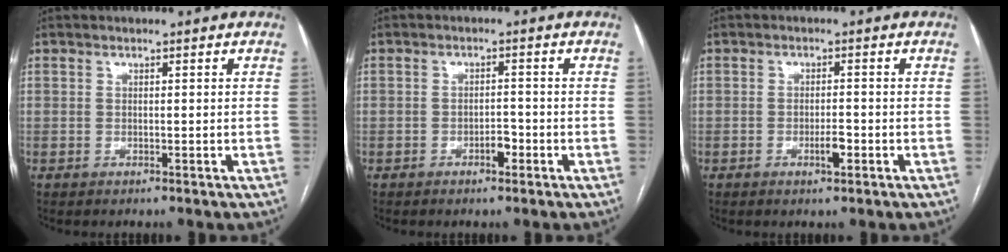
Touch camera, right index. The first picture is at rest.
{"total": 2.1, "force": [-1.2, 1.0, 1.5], "torque": [-0.019, 0.004, -0.020]}
{"total": 2.3, "force": [-1.0, 0.5, 2.0], "torque": [-0.033, 0.000, -0.016]}